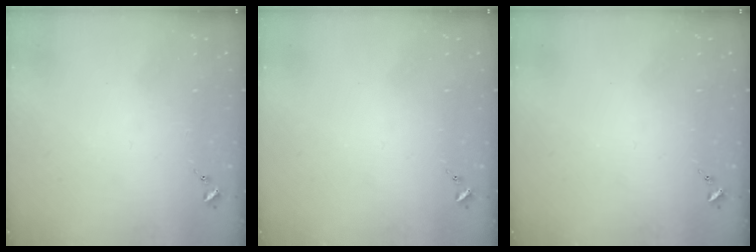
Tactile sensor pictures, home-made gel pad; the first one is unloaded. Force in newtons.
{"total": 0.0}
{"total": 0.0}